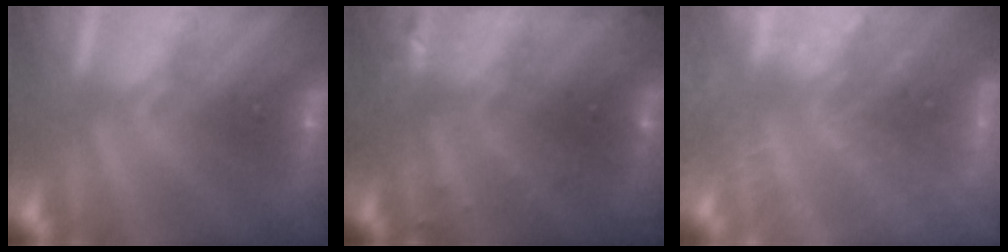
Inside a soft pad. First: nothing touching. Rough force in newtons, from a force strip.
{"total": 2.9}
{"total": 6.8}